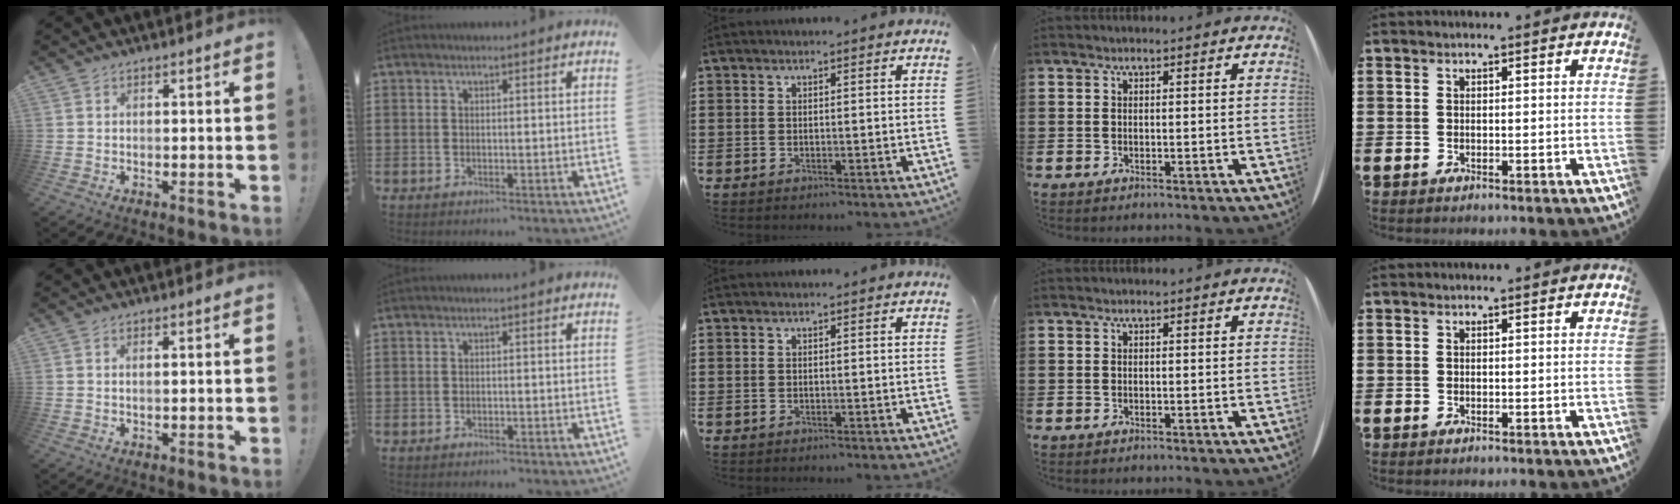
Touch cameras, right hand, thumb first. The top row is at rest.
{"thumb": {"total": 0.9, "force": [0.3, -0.1, 0.8], "torque": [-0.015, -0.002, 0.005]}, "index": {"total": 0.6, "force": [-0.5, 0.2, 0.1], "torque": [-0.004, 0.000, -0.011]}}